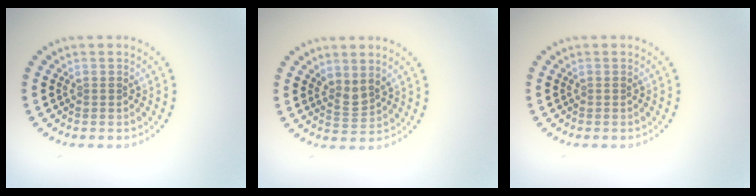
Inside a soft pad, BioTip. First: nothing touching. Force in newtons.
{"total": 1.8, "press": 1.4, "slide": 1.2}
{"total": 0.0}